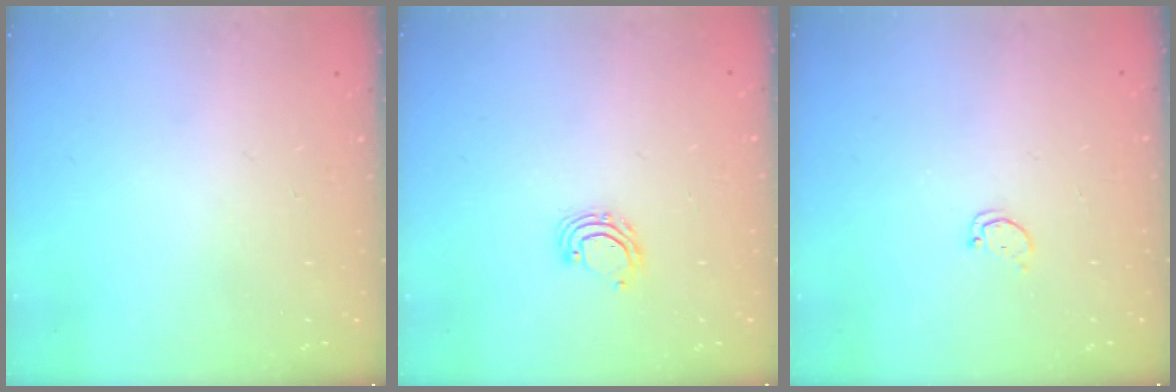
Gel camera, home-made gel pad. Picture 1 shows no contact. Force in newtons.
{"total": 4.2, "press": 4.2, "slide": 0.3}
{"total": 1.7, "press": 1.7, "slide": 0.2}